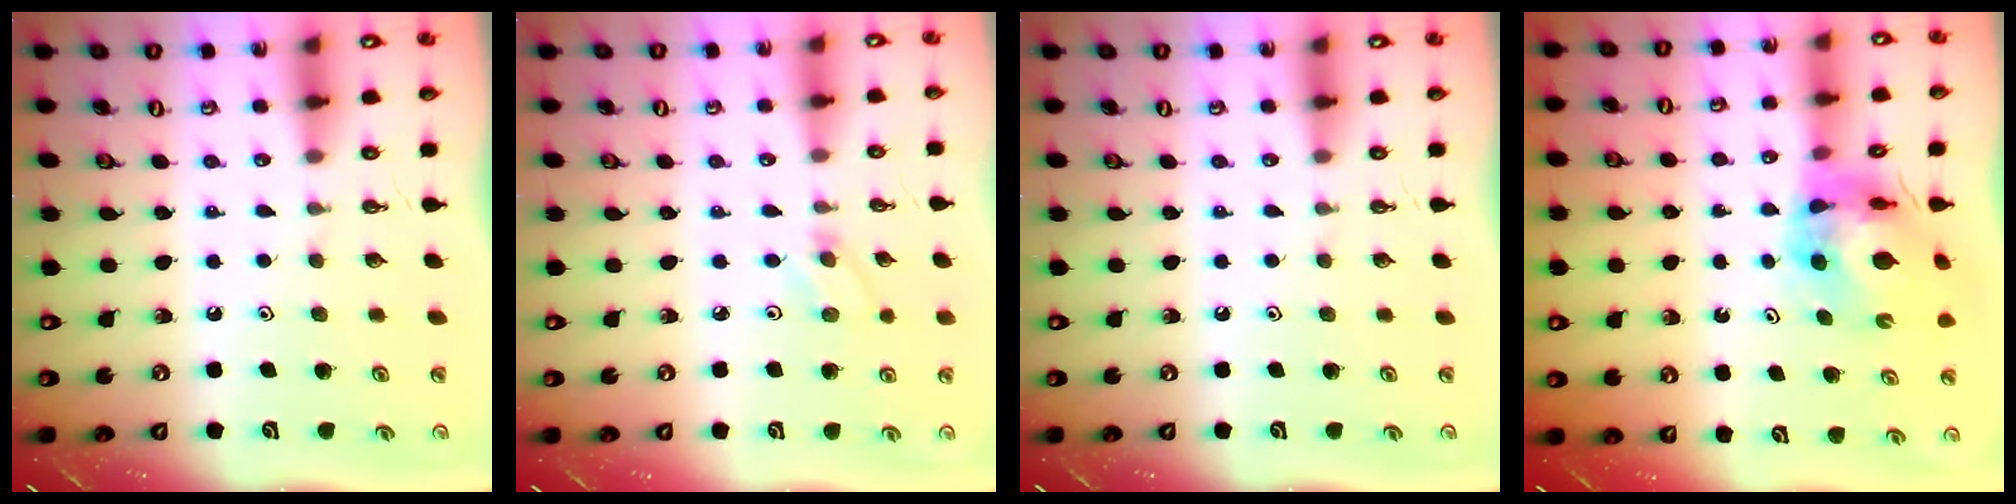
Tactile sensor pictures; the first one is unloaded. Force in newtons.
{"total": 3.0, "press": 3.0, "slide": 0.4}
{"total": 0.0}
{"total": 11.5, "press": 11.4, "slide": 1.3}